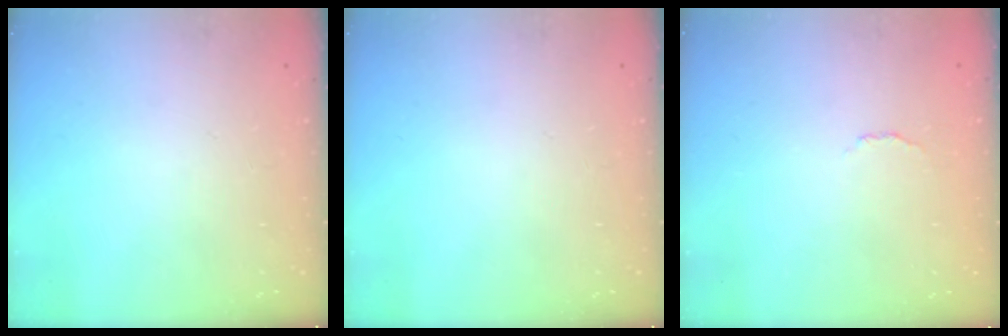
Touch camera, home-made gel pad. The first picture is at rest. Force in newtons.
{"total": 0.0}
{"total": 3.1, "press": 3.0, "slide": 0.8}